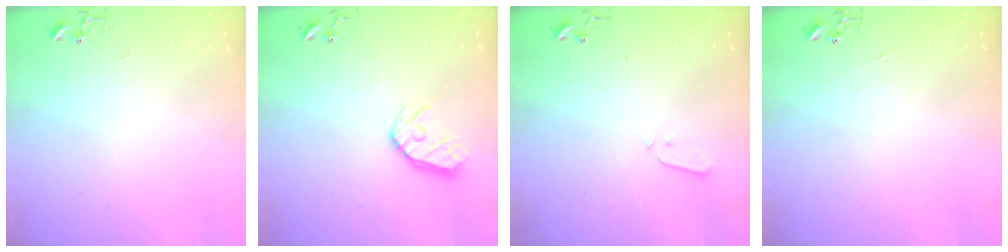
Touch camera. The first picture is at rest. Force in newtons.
{"total": 10.8, "press": 10.8, "slide": 0.9}
{"total": 2.1, "press": 2.0, "slide": 0.4}
{"total": 0.0}